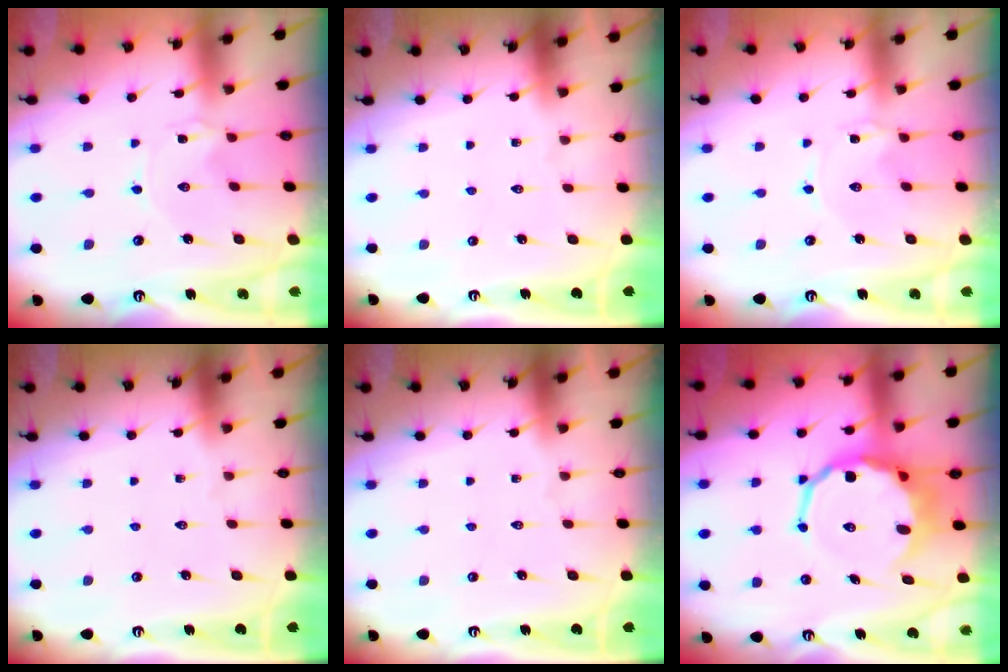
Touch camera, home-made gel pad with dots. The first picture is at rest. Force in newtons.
{"total": 0.0}
{"total": 1.1, "press": 1.1, "slide": 0.2}
{"total": 0.0}
{"total": 0.0}
{"total": 12.0, "press": 11.6, "slide": 3.2}